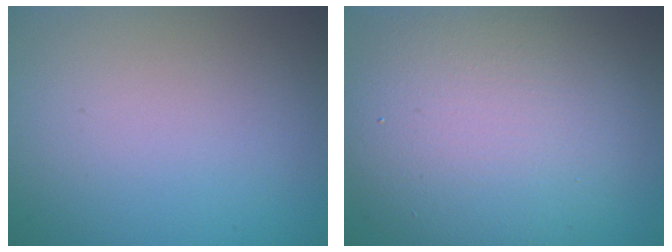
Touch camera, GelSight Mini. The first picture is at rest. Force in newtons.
{"total": 10.8, "press": 10.8, "slide": 0.3}